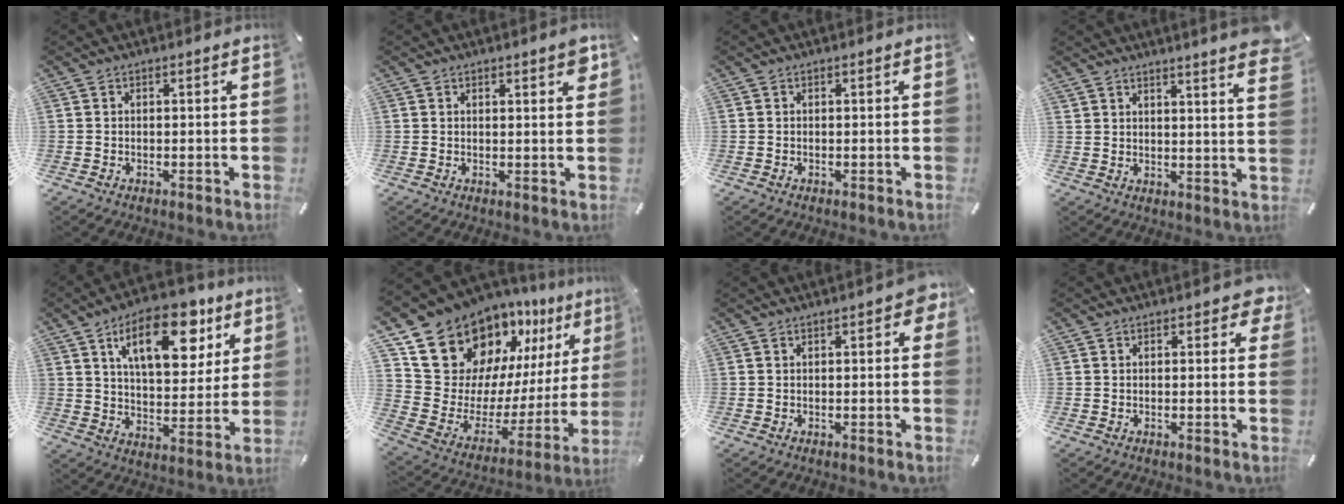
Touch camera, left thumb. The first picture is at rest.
{"total": 2.5, "force": [1.8, 0.8, 1.6], "torque": [-0.018, -0.007, 0.029]}
{"total": 0.0}
{"total": 5.0, "force": [4.4, 0.3, 2.4], "torque": [-0.035, -0.032, 0.075]}
{"total": 18.9, "force": [9.9, 9.6, 12.9], "torque": [-0.185, -0.037, 0.160]}
{"total": 17.4, "force": [13.6, 9.9, 4.5], "torque": [-0.078, -0.130, 0.249]}
{"total": 3.5, "force": [1.0, 1.2, 3.1], "torque": [-0.038, -0.002, 0.011]}
{"total": 2.7, "force": [1.3, 1.5, 1.8], "torque": [-0.015, -0.003, 0.017]}